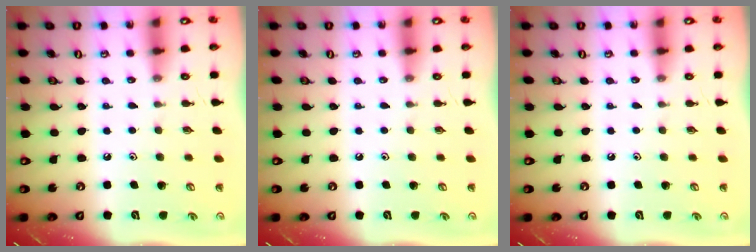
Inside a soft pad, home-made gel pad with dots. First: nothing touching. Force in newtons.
{"total": 0.0}
{"total": 0.0}